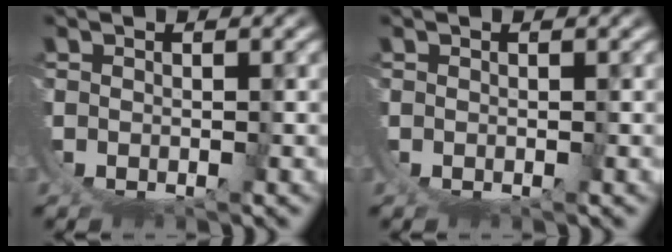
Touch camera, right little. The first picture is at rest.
{"total": 0.0}